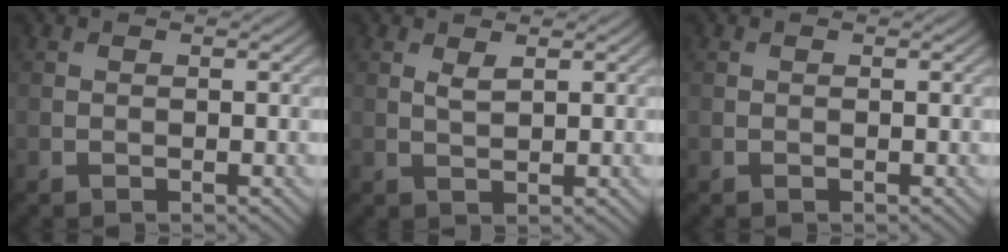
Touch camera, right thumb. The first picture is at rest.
{"total": 1.5, "force": [0.9, 0.4, 1.1], "torque": [-0.029, -0.002, 0.021]}
{"total": 0.0}